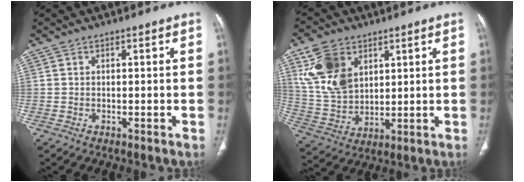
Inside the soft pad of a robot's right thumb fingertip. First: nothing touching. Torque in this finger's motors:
{"motor_torque": [0.43, 1.56, 1.07, 1.41, 0.19]}